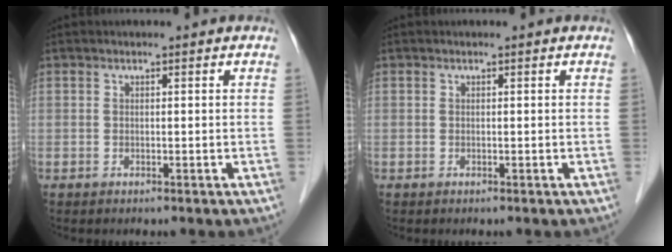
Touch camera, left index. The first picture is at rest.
{"total": 0.0}